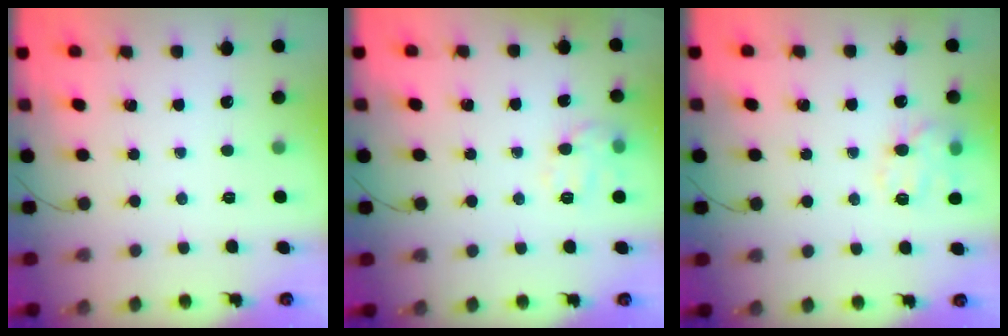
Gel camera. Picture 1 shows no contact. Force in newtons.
{"total": 10.3, "press": 10.3, "slide": 0.3}
{"total": 11.5, "press": 11.4, "slide": 1.4}